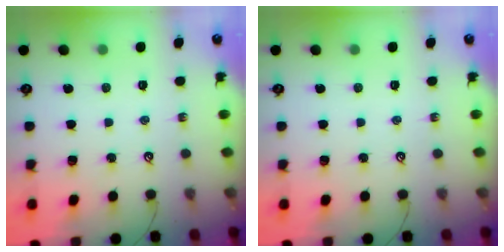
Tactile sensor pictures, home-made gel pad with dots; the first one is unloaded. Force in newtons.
{"total": 0.0}